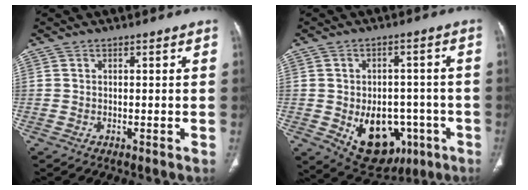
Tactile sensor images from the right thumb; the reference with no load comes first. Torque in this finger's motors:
{"motor_torque": [1.76, 1.47, 1.01, -0.47, 0.08]}